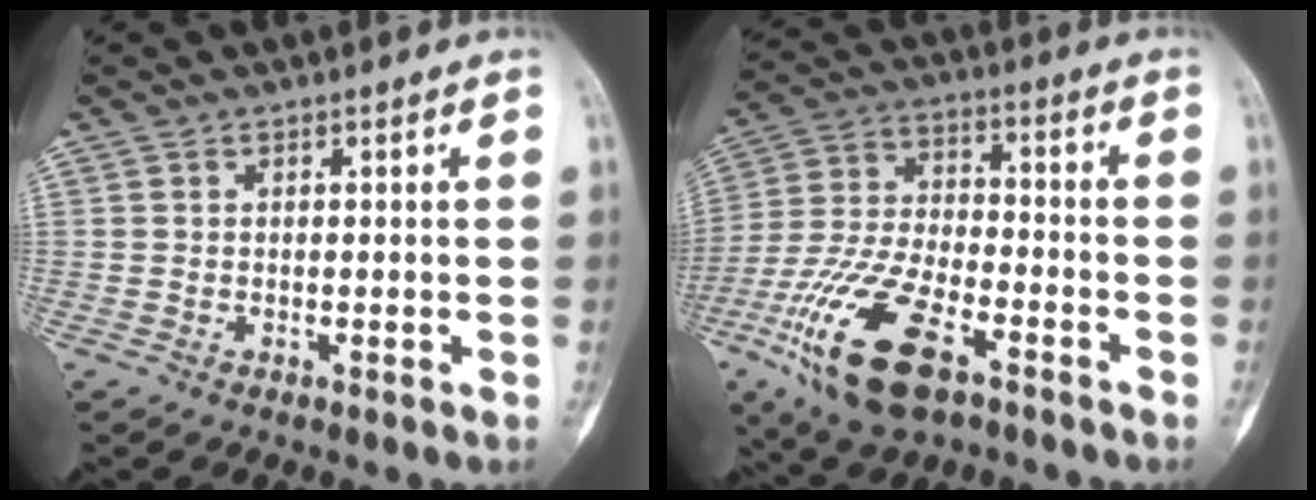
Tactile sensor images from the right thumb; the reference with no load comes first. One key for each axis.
{"total": 18.3, "fx": -9.3, "fy": 8.0, "fz": 13.6, "tx": -0.274, "ty": 0.029, "tz": -0.169}